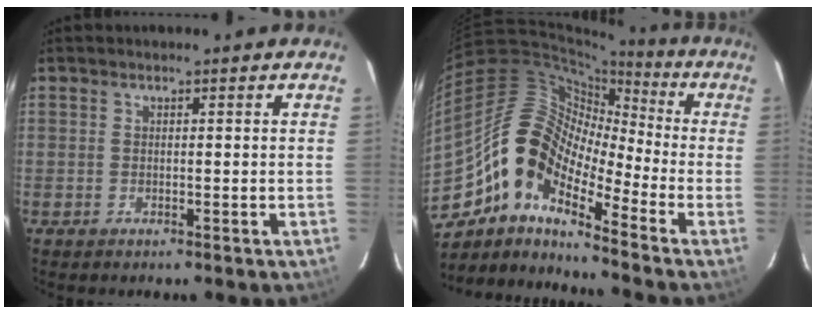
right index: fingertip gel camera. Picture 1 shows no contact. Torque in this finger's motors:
{"motor_torque": [1.10, -1.04, 0.65, 0.08]}